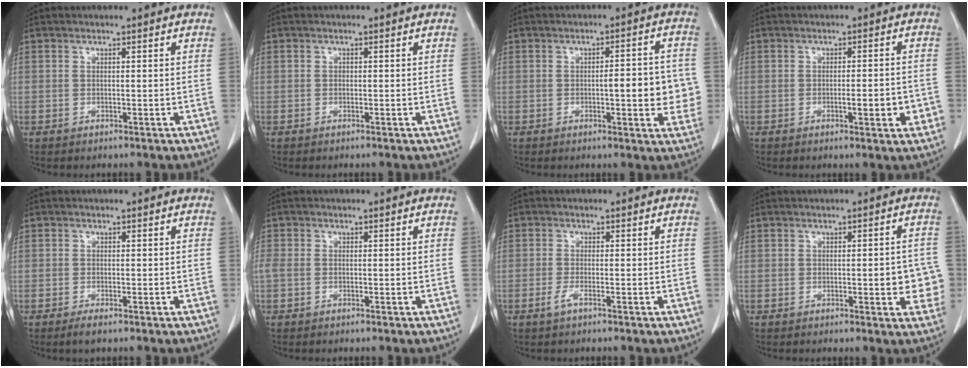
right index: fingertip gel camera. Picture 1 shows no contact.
{"total": 0.0}
{"total": 7.5, "force": [-0.8, 2.1, 7.2], "torque": [-0.084, 0.011, -0.010]}
{"total": 4.4, "force": [-1.4, 0.8, 4.1], "torque": [-0.057, -0.001, -0.015]}
{"total": 1.3, "force": [-0.9, 0.3, 0.9], "torque": [-0.019, -0.003, -0.015]}
{"total": 2.0, "force": [-0.5, 1.4, 1.4], "torque": [-0.049, 0.007, -0.006]}
{"total": 1.5, "force": [-0.9, 0.1, 1.2], "torque": [-0.027, -0.002, -0.021]}
{"total": 4.9, "force": [-0.7, 1.5, 4.6], "torque": [-0.042, 0.000, -0.011]}